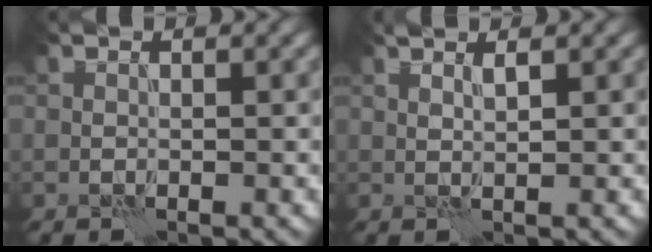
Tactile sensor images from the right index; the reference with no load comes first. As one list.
[{"total": 1.3, "force": [0.8, 0.2, 1.0], "torque": [-0.016, -0.002, 0.015]}]